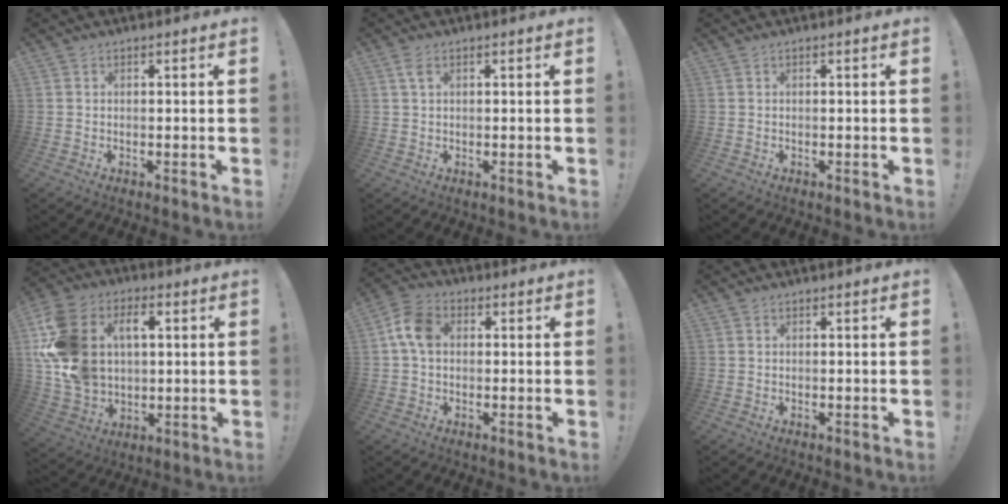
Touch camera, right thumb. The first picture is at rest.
{"total": 2.6, "force": [1.0, 1.2, 2.1], "torque": [-0.041, 0.002, 0.018]}
{"total": 0.0}
{"total": 20.4, "force": [4.7, 14.6, 13.5], "torque": [-0.254, -0.002, 0.090]}
{"total": 8.3, "force": [0.7, 5.7, 6.0], "torque": [-0.120, 0.017, 0.019]}
{"total": 0.0}